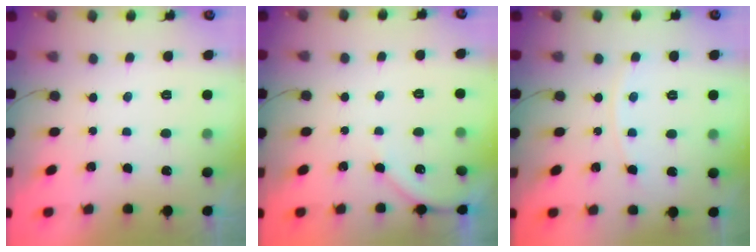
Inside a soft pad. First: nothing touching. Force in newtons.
{"total": 4.1, "press": 4.1, "slide": 0.6}
{"total": 3.7, "press": 3.6, "slide": 0.4}